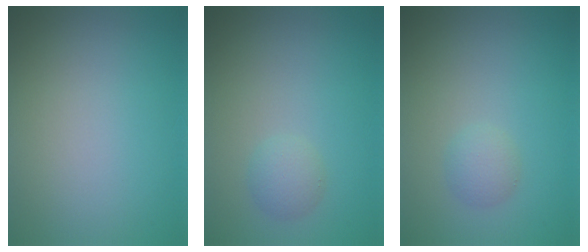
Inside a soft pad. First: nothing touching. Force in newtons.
{"total": 1.6, "press": 1.6, "slide": 0.1}
{"total": 1.5, "press": 1.5, "slide": 0.0}